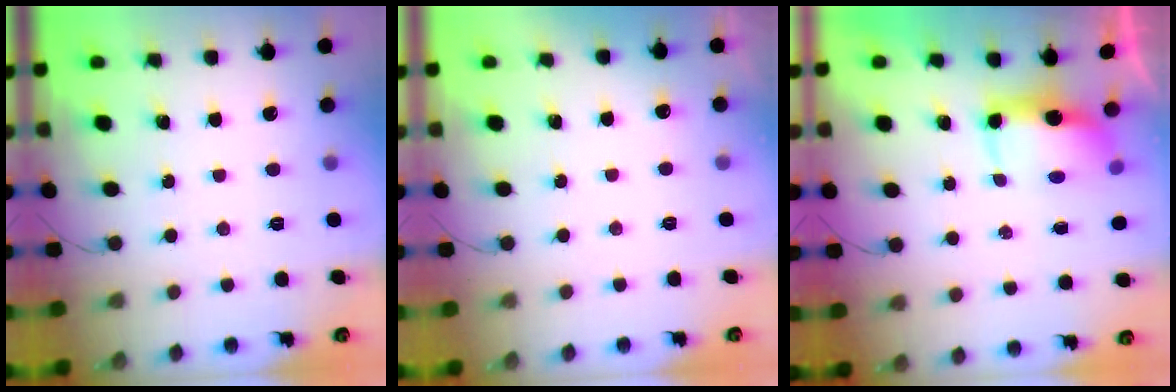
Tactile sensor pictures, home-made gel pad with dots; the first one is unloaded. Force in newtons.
{"total": 2.8, "press": 2.5, "slide": 1.2}
{"total": 6.6, "press": 6.6, "slide": 0.6}